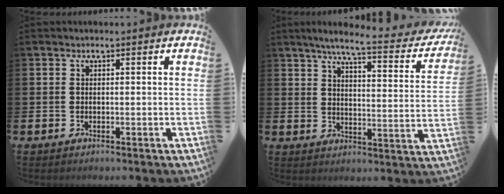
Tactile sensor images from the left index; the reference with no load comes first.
{"total": 6.4, "force": [5.3, 0.5, 3.5], "torque": [-0.078, -0.039, 0.081]}